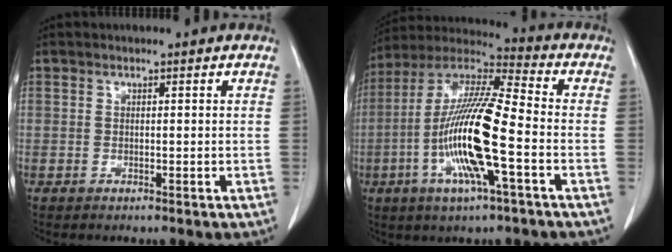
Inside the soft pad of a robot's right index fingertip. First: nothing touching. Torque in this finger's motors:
{"motor_torque": [2.10, -0.04, 0.59, 0.21]}